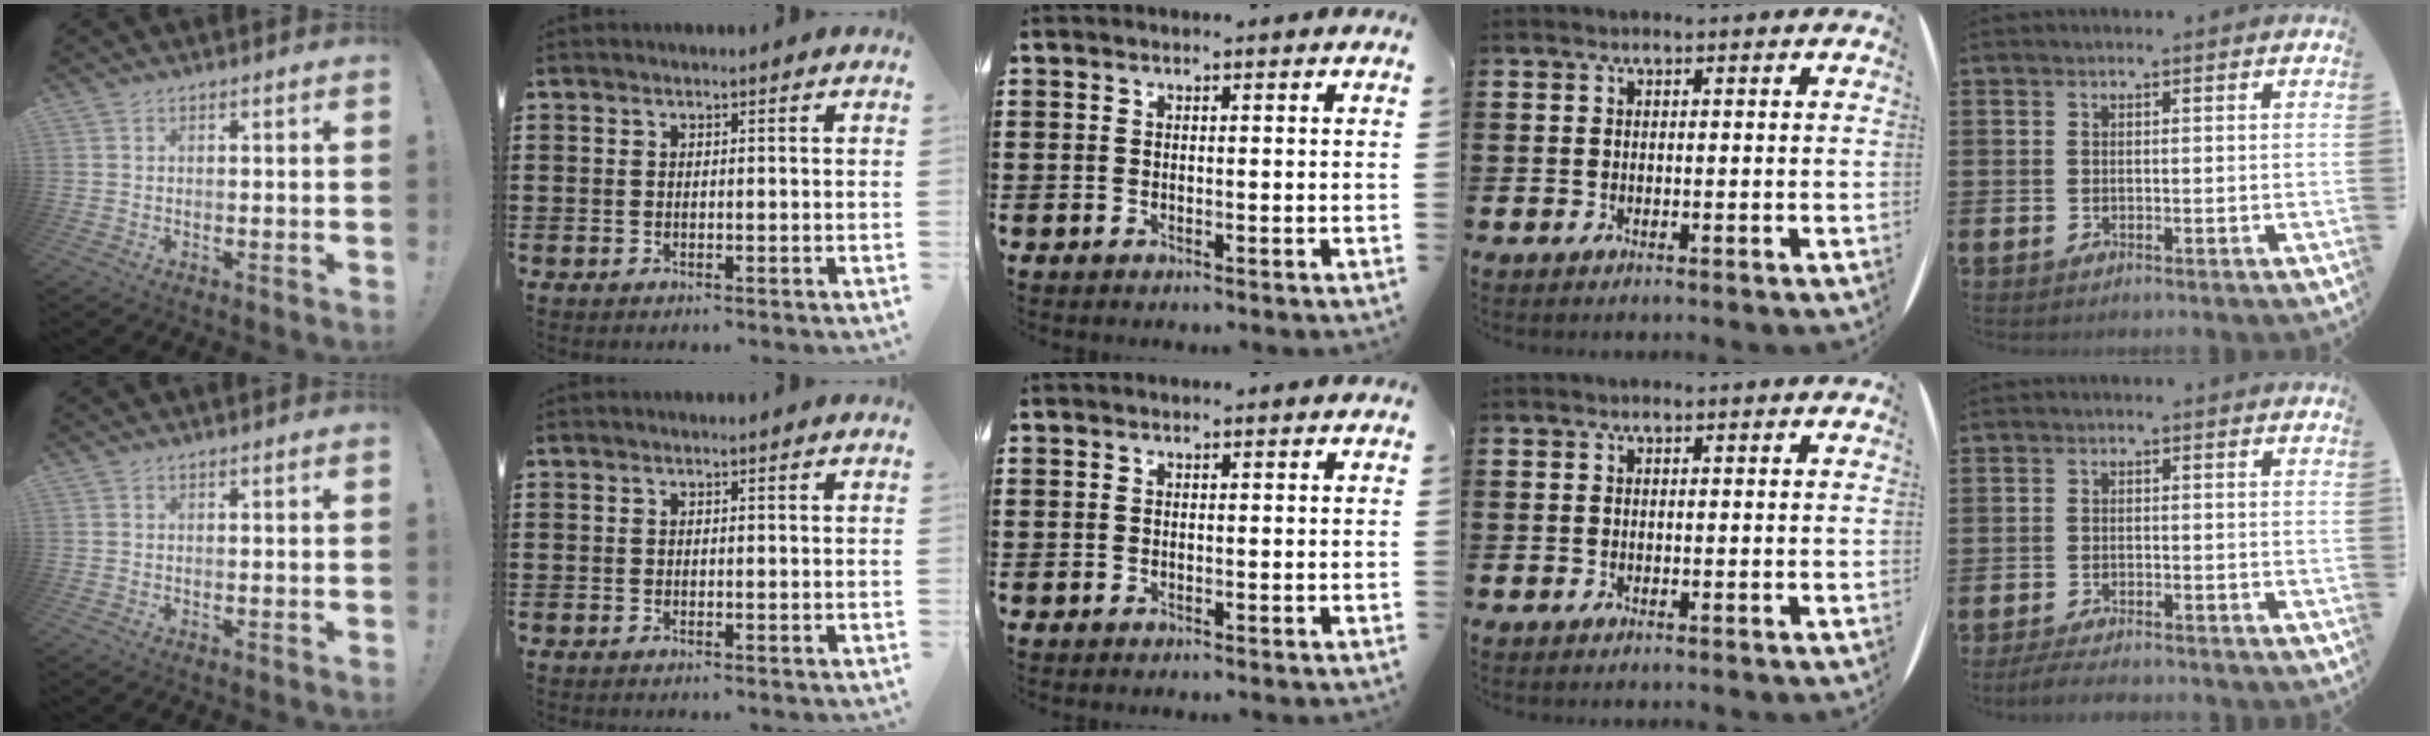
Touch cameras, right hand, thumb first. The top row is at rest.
{"little": {"total": 2.2, "force": [-2.1, 0.1, 0.6], "torque": [-0.011, 0.006, -0.043]}}